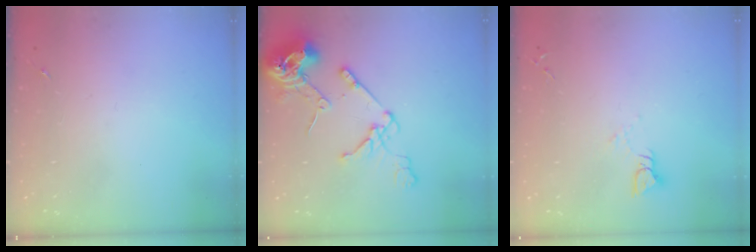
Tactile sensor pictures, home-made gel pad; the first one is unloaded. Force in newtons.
{"total": 15.7, "press": 15.6, "slide": 2.0}
{"total": 3.5, "press": 3.5, "slide": 0.2}